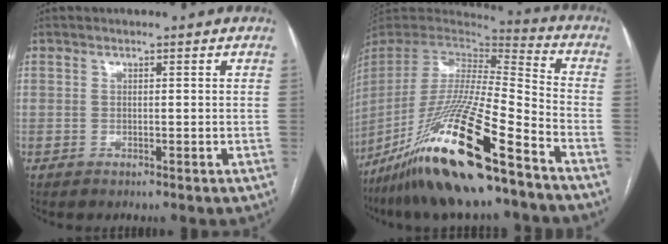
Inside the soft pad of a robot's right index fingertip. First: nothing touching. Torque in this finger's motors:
{"motor_torque": [1.07, -1.06, 0.75, 0.21]}